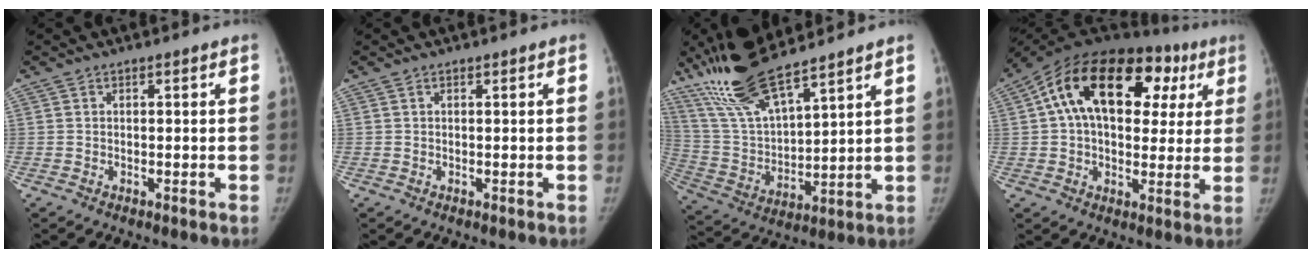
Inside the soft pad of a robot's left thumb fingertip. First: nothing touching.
{"total": 0.0}
{"total": 16.0, "force": [12.8, 2.9, 9.1], "torque": [-0.172, -0.057, 0.265]}
{"total": 24.6, "force": [7.9, 14.9, 17.8], "torque": [-0.257, 0.045, 0.118]}